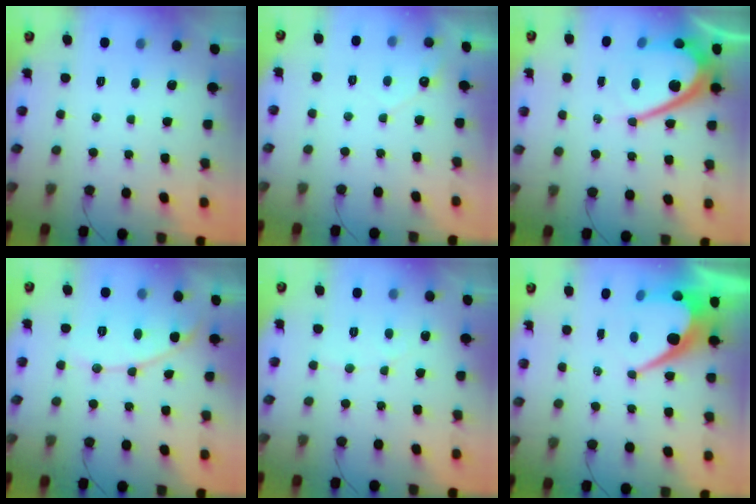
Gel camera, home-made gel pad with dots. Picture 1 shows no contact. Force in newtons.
{"total": 3.0, "press": 3.0, "slide": 0.1}
{"total": 13.4, "press": 13.3, "slide": 1.1}
{"total": 8.6, "press": 8.6, "slide": 0.4}
{"total": 2.5, "press": 2.5, "slide": 0.2}
{"total": 10.3, "press": 10.3, "slide": 0.5}